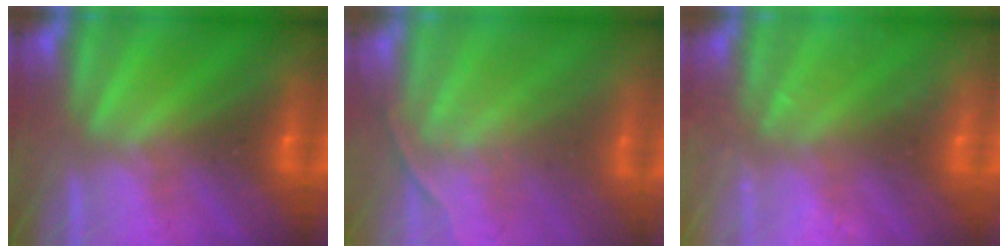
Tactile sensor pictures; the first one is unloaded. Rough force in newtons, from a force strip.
{"total": 1.8}
{"total": 2.7}